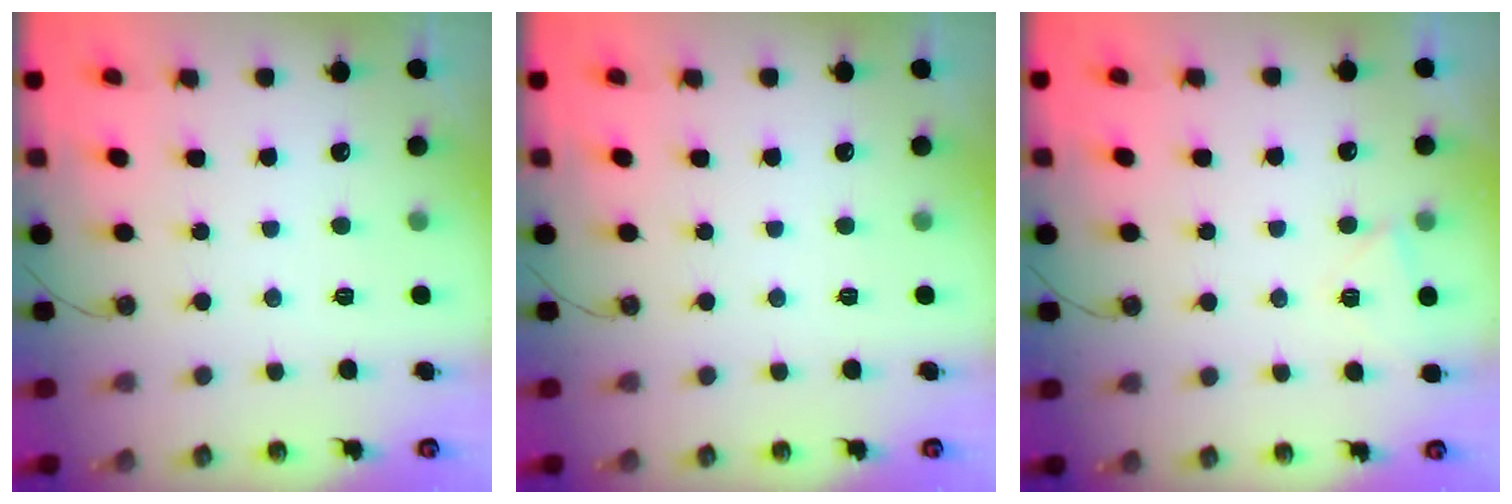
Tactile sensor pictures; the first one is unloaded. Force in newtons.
{"total": 0.0}
{"total": 4.4, "press": 3.4, "slide": 2.8}